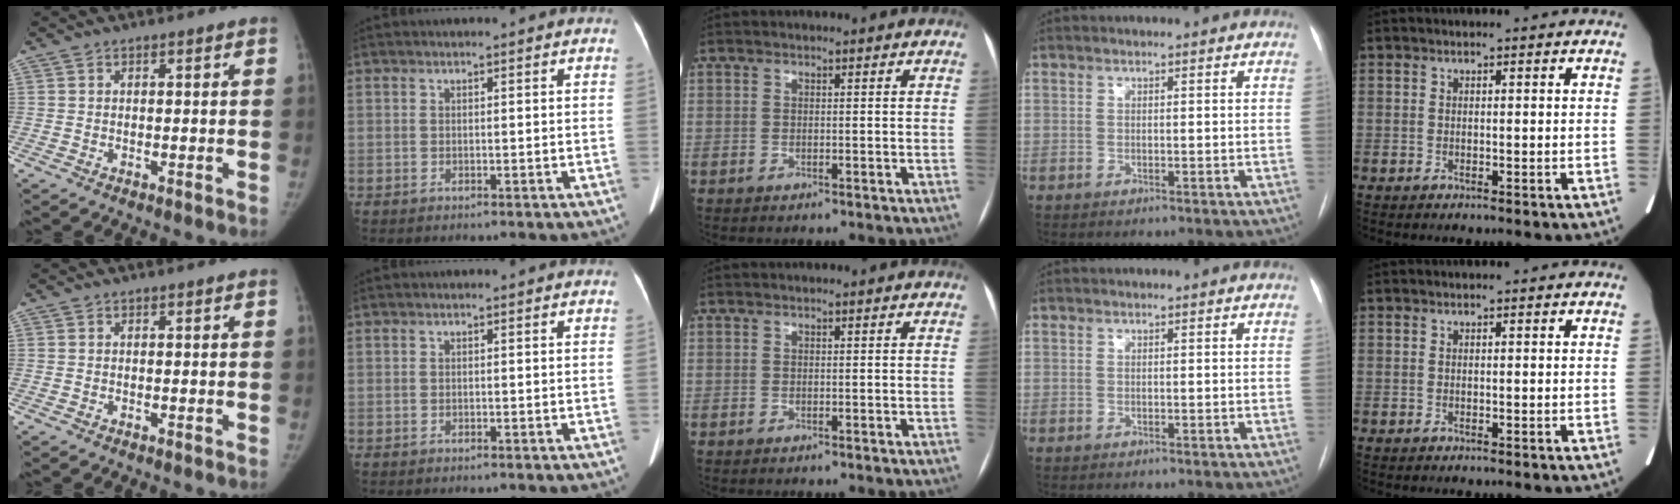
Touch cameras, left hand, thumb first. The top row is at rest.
{}